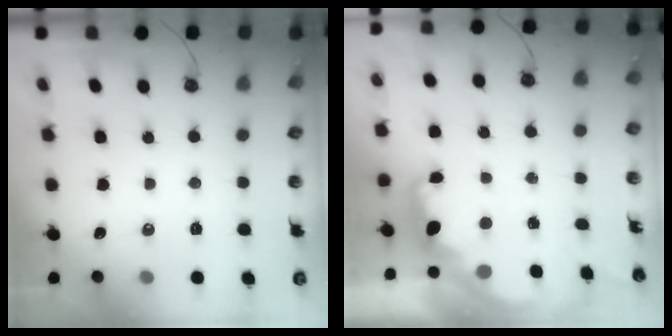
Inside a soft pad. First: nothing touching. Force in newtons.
{"total": 2.6, "press": 2.5, "slide": 0.7}